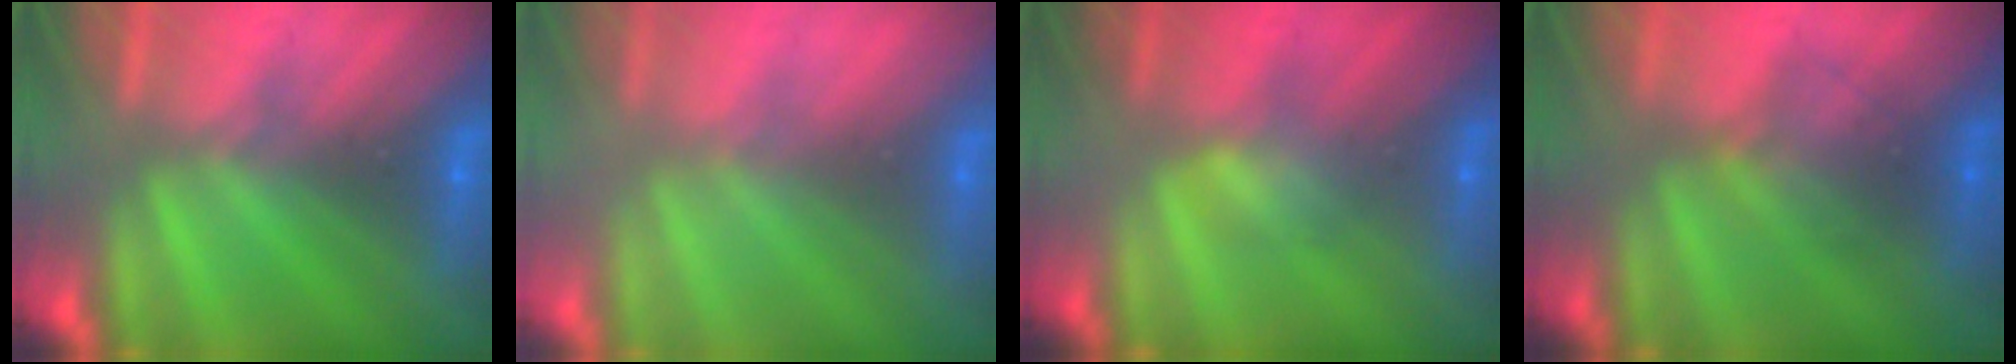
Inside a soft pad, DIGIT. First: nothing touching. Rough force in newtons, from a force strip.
{"total": 2.6}
{"total": 3.0}
{"total": 1.8}